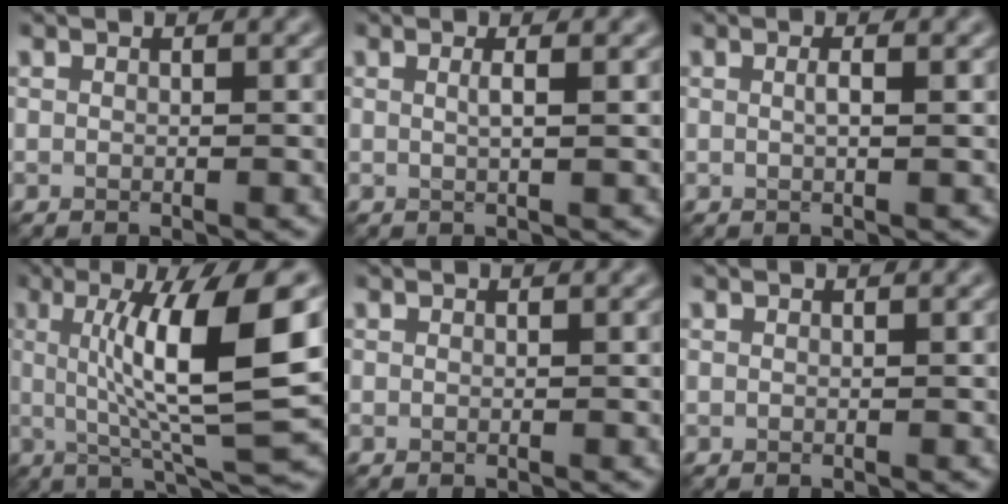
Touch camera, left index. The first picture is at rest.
{"total": 1.3, "force": [0.2, 0.4, 1.2], "torque": [-0.016, 0.001, -0.001]}
{"total": 1.0, "force": [0.1, 0.1, 1.0], "torque": [-0.017, 0.001, -0.001]}
{"total": 11.0, "force": [1.5, 2.2, 10.7], "torque": [-0.154, -0.002, 0.031]}
{"total": 0.0}
{"total": 0.0}